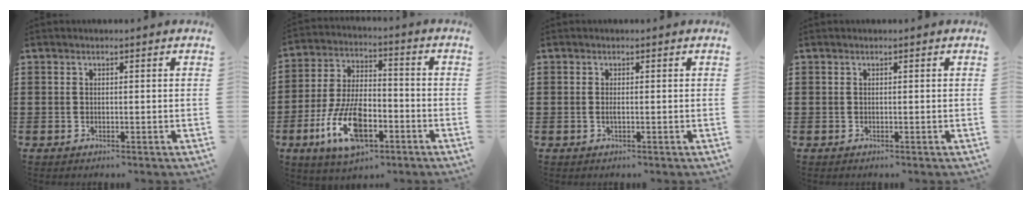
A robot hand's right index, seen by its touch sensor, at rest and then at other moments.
{"total": 11.9, "force": [-5.2, 5.5, 9.3], "torque": [-0.204, 0.004, -0.095]}
{"total": 0.8, "force": [-0.1, 0.1, 0.8], "torque": [-0.015, -0.006, 0.001]}
{"total": 0.0}